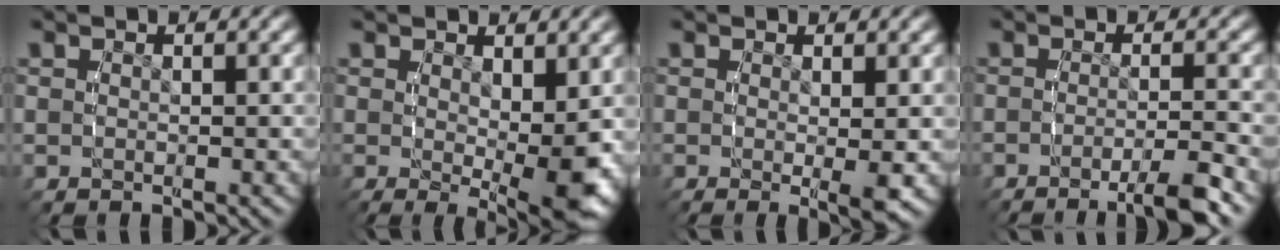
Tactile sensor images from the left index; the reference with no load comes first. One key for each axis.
{"total": 3.9, "fx": 0.2, "fy": 0.5, "fz": 3.8, "tx": -0.047, "ty": -0.018, "tz": 0.008}
{"total": 1.6, "fx": 0.1, "fy": -0.3, "fz": 1.6, "tx": -0.020, "ty": -0.008, "tz": 0.001}
{"total": 3.4, "fx": -2.5, "fy": -0.1, "fz": 2.2, "tx": -0.033, "ty": 0.002, "tz": -0.050}